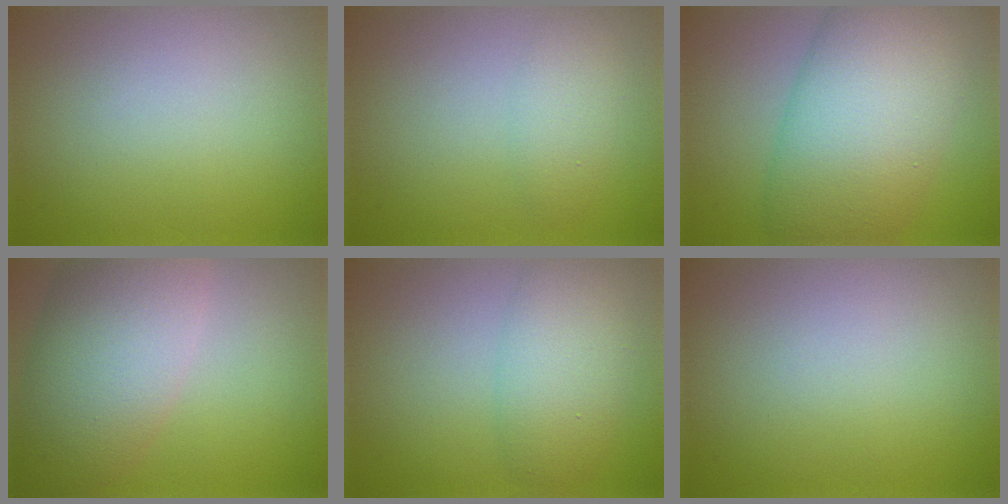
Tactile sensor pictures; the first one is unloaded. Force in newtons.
{"total": 2.2, "press": 2.2, "slide": 0.1}
{"total": 11.2, "press": 11.2, "slide": 0.2}
{"total": 8.6, "press": 8.6, "slide": 0.4}
{"total": 4.8, "press": 4.8, "slide": 0.2}
{"total": 0.0}